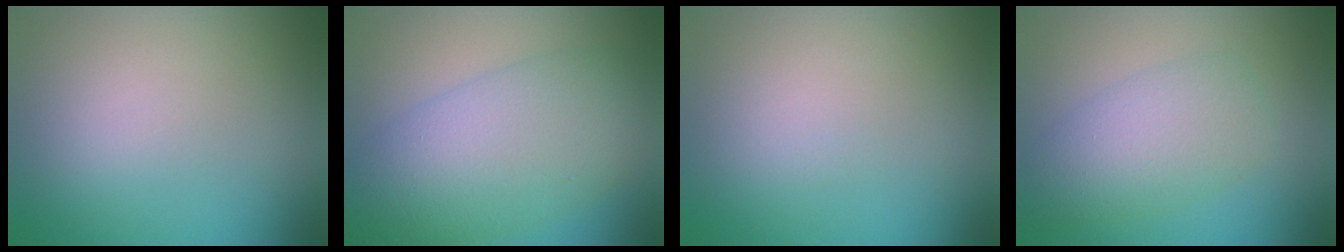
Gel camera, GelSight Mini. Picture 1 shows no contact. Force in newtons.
{"total": 9.3, "press": 9.3, "slide": 0.2}
{"total": 0.0}
{"total": 4.8, "press": 4.8, "slide": 0.1}